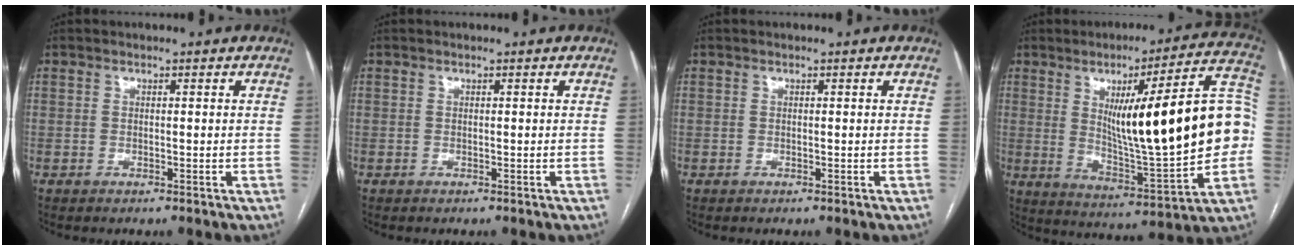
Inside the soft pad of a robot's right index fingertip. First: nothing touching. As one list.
[{"total": 0.0}, {"total": 0.0}, {"total": 24.6, "force": [1.5, 2.8, 24.4], "torque": [-0.313, 0.025, 0.027]}]